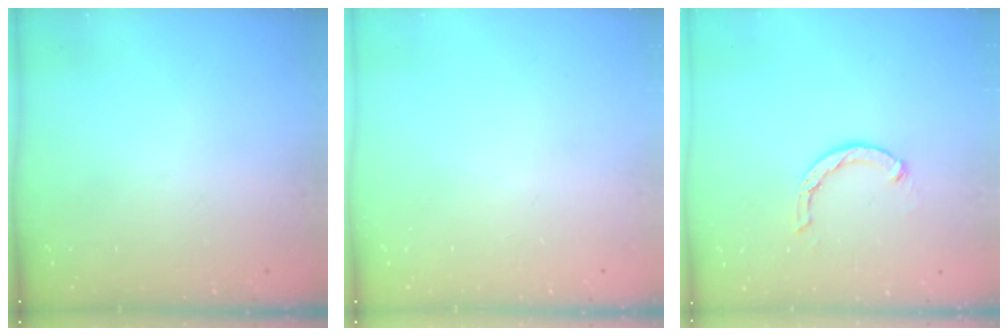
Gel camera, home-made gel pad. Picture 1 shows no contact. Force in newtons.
{"total": 0.0}
{"total": 3.7, "press": 3.6, "slide": 0.6}